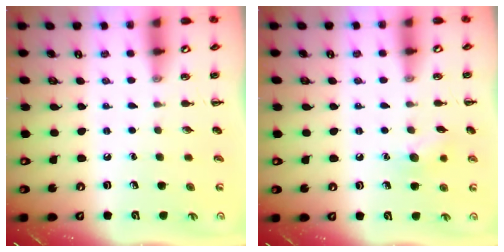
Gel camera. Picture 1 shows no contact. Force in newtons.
{"total": 8.1, "press": 7.8, "slide": 2.1}